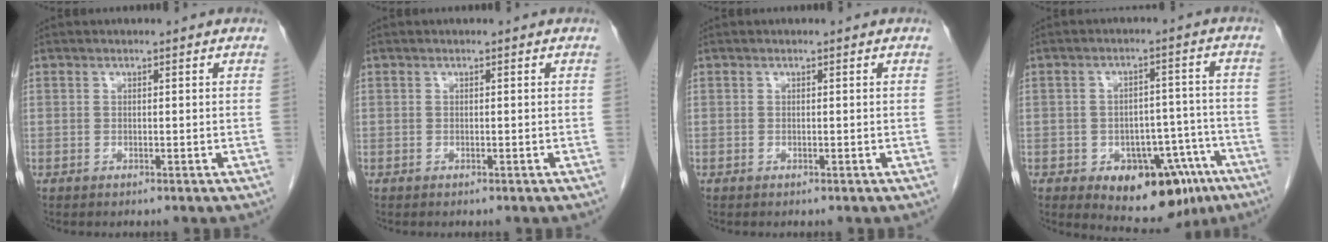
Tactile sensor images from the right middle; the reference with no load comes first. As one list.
[{"total": 0.0}, {"total": 0.0}, {"total": 13.7, "force": [-7.7, 7.6, 8.5], "torque": [-0.094, 0.023, -0.098]}]